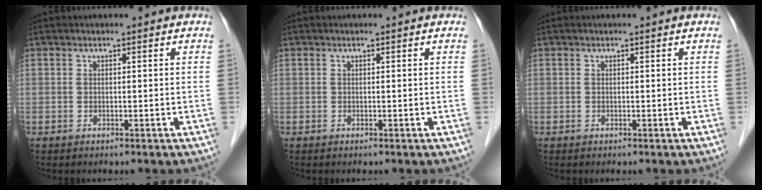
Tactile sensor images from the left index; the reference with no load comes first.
{"total": 0.0}
{"total": 0.0}